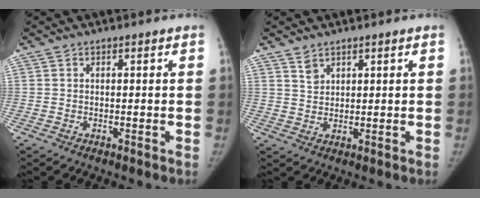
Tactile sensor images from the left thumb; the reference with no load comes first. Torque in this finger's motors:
{"motor_torque": [-0.25, -0.23, -0.06, -0.05, -0.07]}